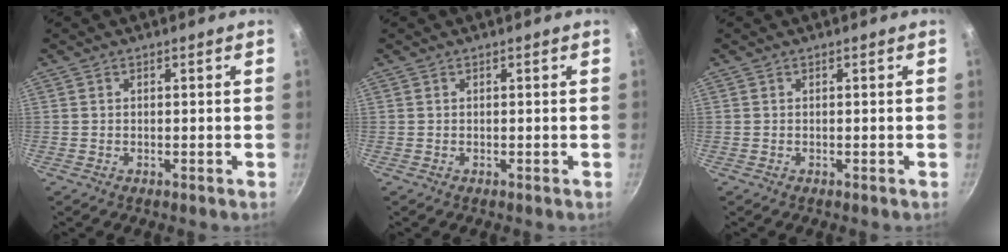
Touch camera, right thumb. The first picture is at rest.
{"total": 0.0}
{"total": 0.0}